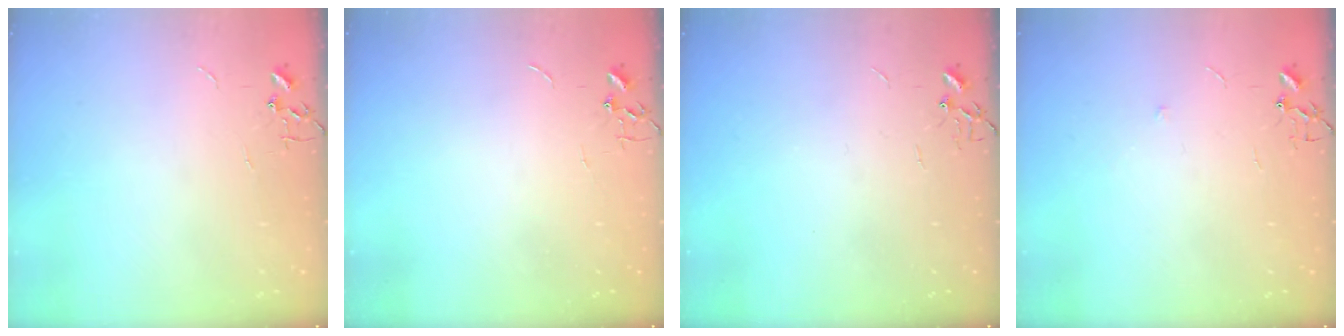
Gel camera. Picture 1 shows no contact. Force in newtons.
{"total": 0.0}
{"total": 0.0}
{"total": 4.5, "press": 4.0, "slide": 2.2}